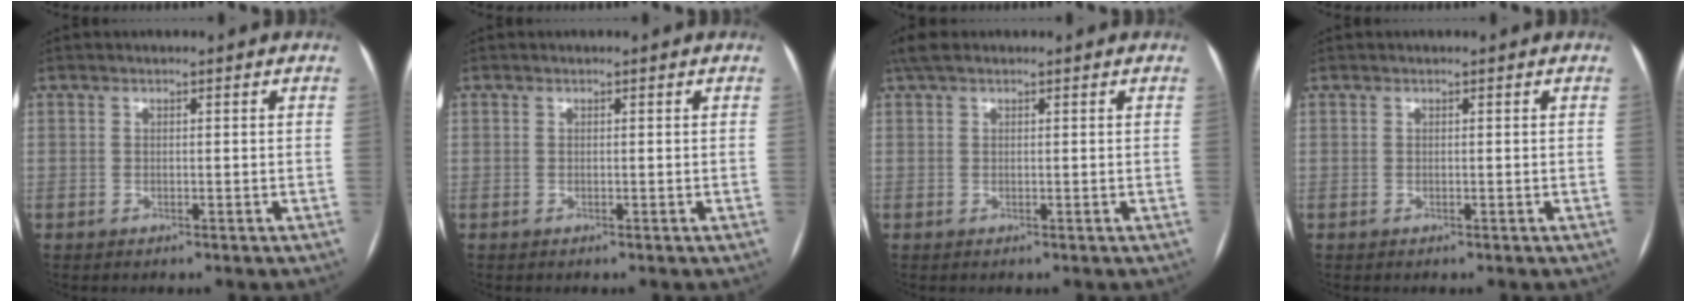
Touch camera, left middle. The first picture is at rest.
{"total": 0.0}
{"total": 3.0, "force": [2.2, 1.1, 1.8], "torque": [-0.042, 0.031, 0.043]}
{"total": 0.0}